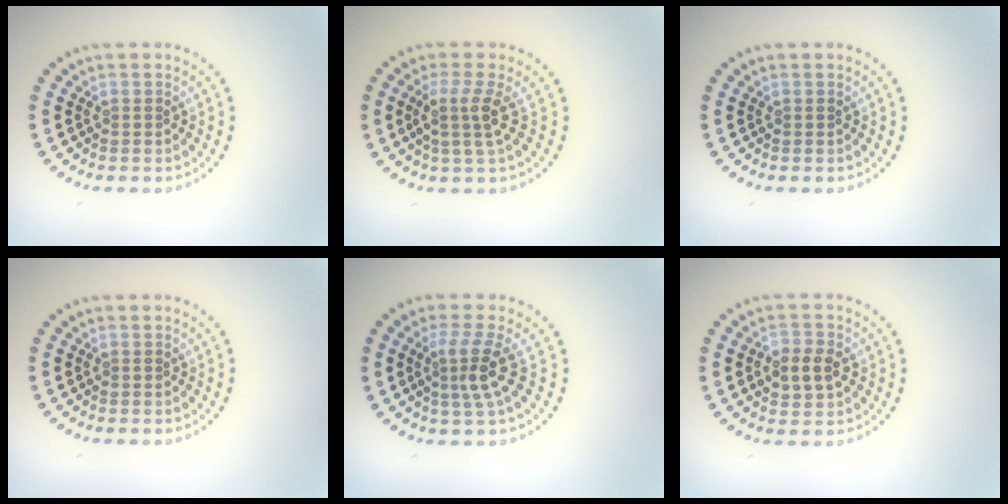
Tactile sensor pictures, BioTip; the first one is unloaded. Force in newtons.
{"total": 2.7, "press": 2.0, "slide": 1.8}
{"total": 0.0}
{"total": 0.0}
{"total": 3.0, "press": 2.3, "slide": 2.0}
{"total": 2.9, "press": 2.9, "slide": 0.3}